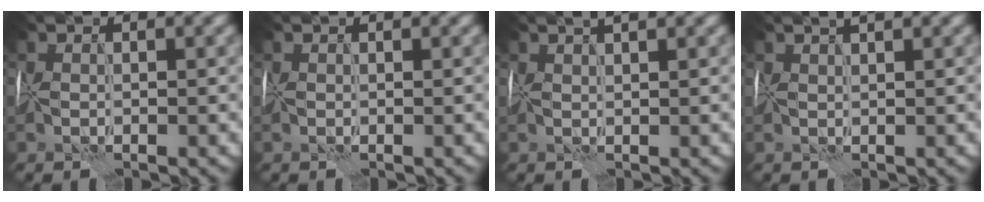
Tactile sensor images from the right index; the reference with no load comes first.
{"total": 0.0}
{"total": 2.4, "force": [1.6, 0.3, 1.8], "torque": [-0.020, 0.021, 0.010]}
{"total": 2.1, "force": [1.4, 0.1, 1.5], "torque": [-0.018, 0.017, 0.010]}